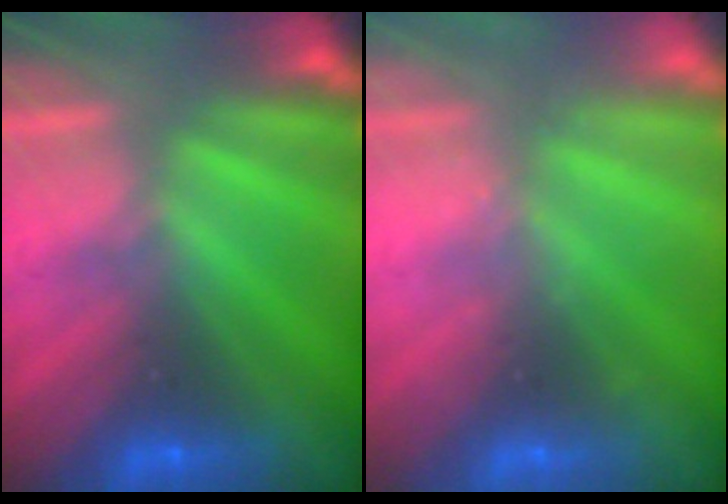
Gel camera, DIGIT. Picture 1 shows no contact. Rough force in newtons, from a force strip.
{"total": 2.2}